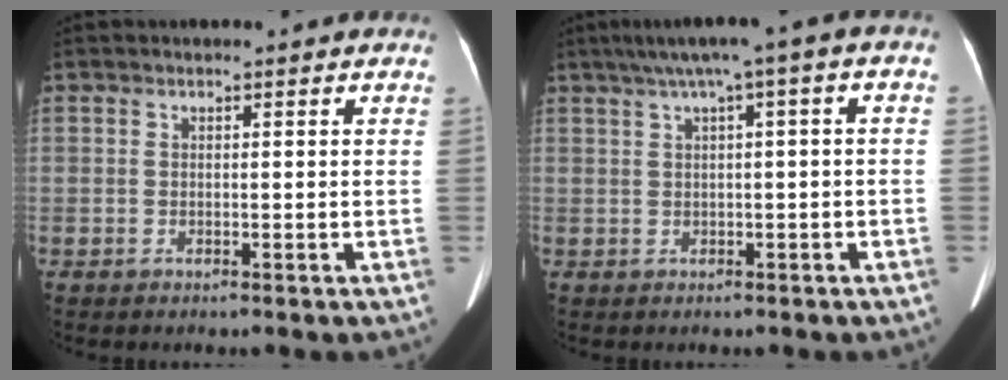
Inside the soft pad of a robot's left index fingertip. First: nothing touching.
{"total": 6.6, "force": [1.8, 0.6, 6.3], "torque": [-0.102, 0.039, 0.028]}